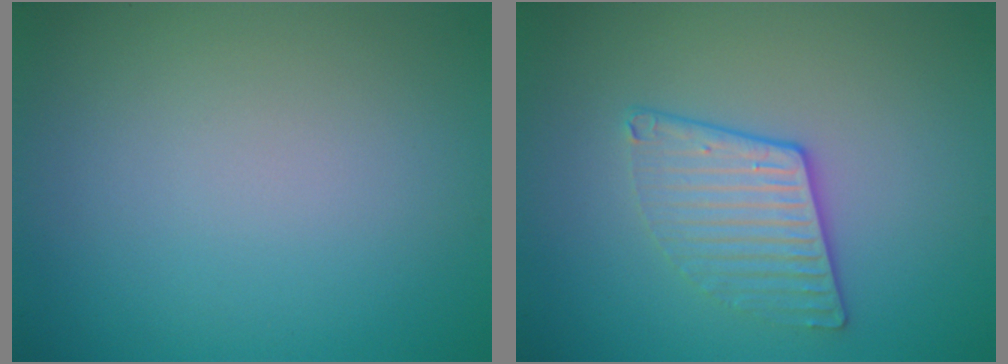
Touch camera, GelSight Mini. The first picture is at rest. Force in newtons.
{"total": 2.8, "press": 2.3, "slide": 1.6}